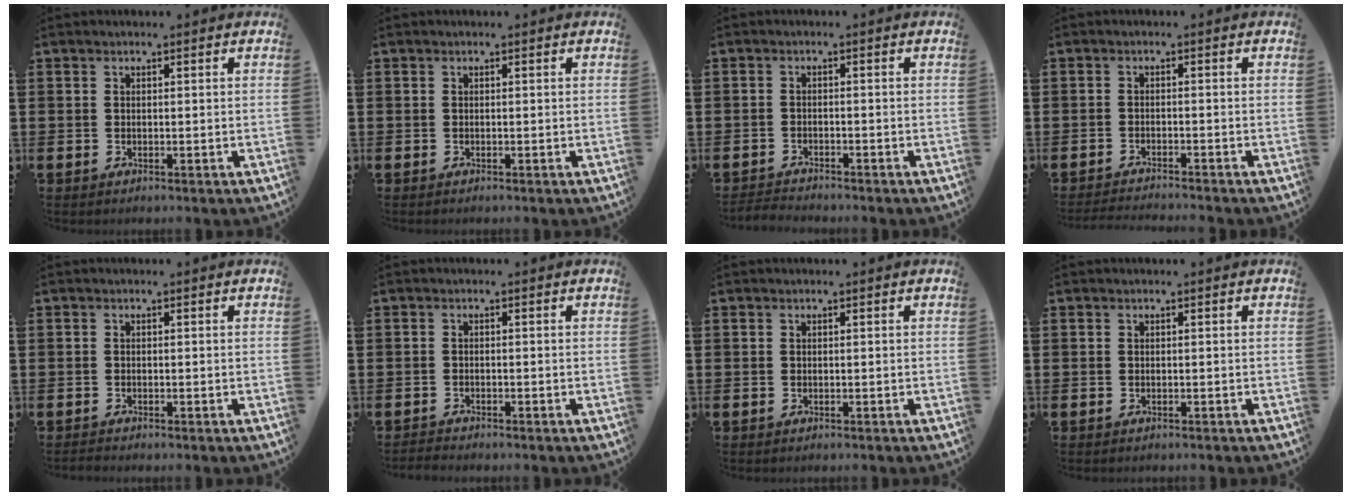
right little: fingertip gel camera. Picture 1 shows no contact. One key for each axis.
{"total": 0.0}
{"total": 1.6, "fx": -1.6, "fy": 0.0, "fz": -0.1, "tx": -0.003, "ty": 0.002, "tz": -0.034}
{"total": 1.5, "fx": -1.5, "fy": -0.2, "fz": 0.1, "tx": -0.003, "ty": 0.002, "tz": -0.029}
{"total": 0.5, "fx": -0.5, "fy": 0.1, "fz": 0.1, "tx": -0.004, "ty": -0.001, "tz": -0.010}
{"total": 1.0, "fx": -1.0, "fy": 0.1, "fz": 0.0, "tx": -0.002, "ty": 0.000, "tz": -0.020}
{"total": 0.0}
{"total": 0.0}